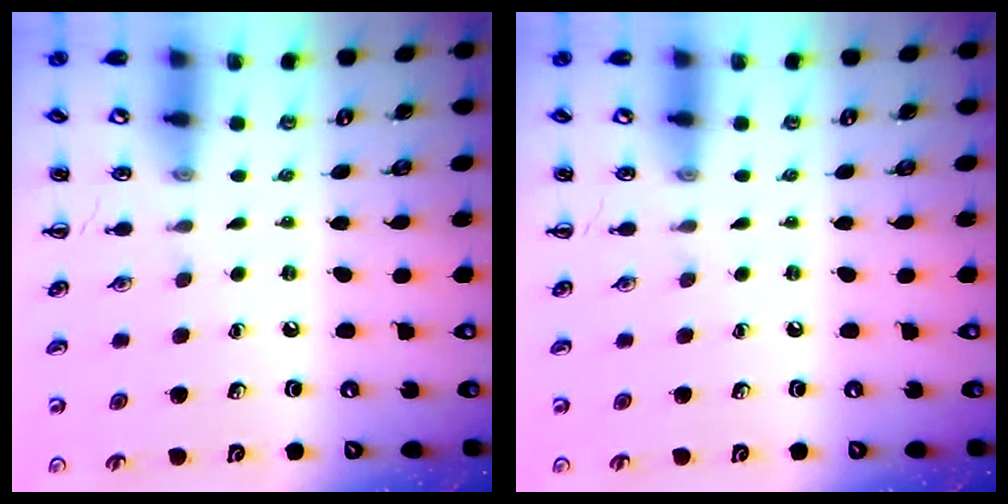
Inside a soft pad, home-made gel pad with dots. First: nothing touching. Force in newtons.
{"total": 0.0}